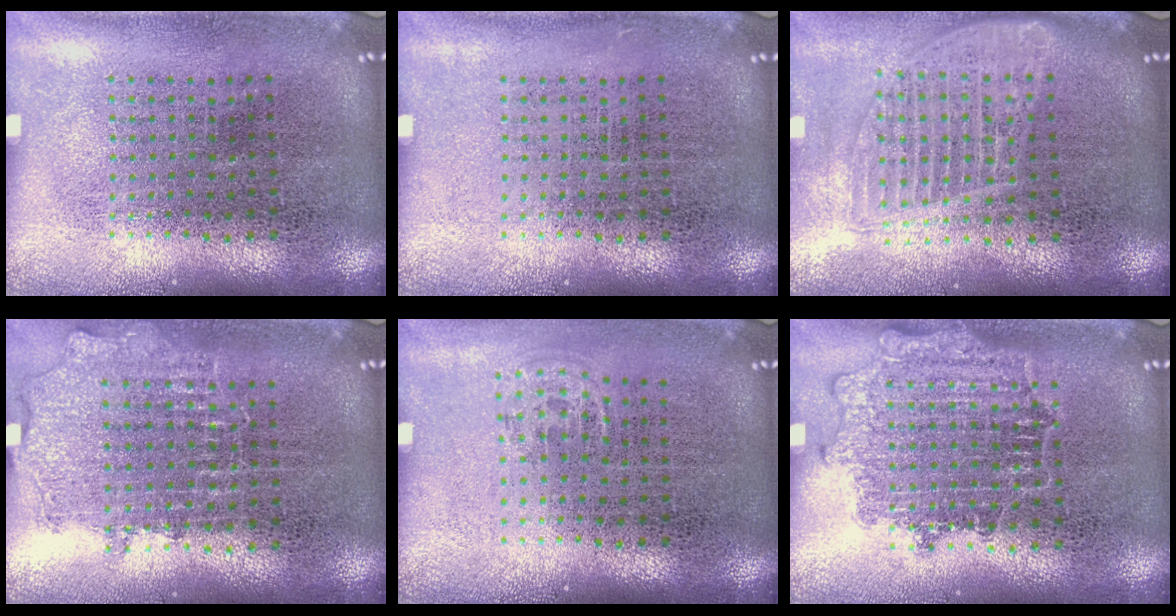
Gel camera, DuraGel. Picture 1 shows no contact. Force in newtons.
{"total": 0.0}
{"total": 1.6, "press": 1.4, "slide": 0.8}
{"total": 0.9, "press": 0.8, "slide": 0.3}
{"total": 0.5, "press": 0.5, "slide": 0.3}
{"total": 1.4, "press": 1.4, "slide": 0.2}